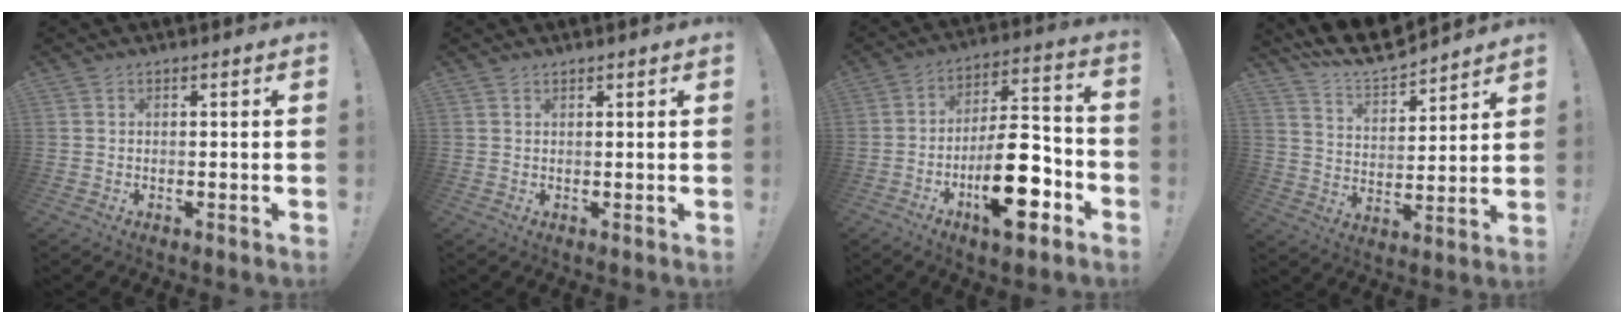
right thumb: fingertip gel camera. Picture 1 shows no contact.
{"total": 0.7, "force": [0.7, 0.1, 0.1], "torque": [0.005, -0.004, 0.013]}
{"total": 20.5, "force": [-7.6, 8.2, 17.2], "torque": [-0.270, 0.045, -0.117]}
{"total": 11.4, "force": [10.5, 2.9, 3.2], "torque": [-0.075, -0.088, 0.193]}